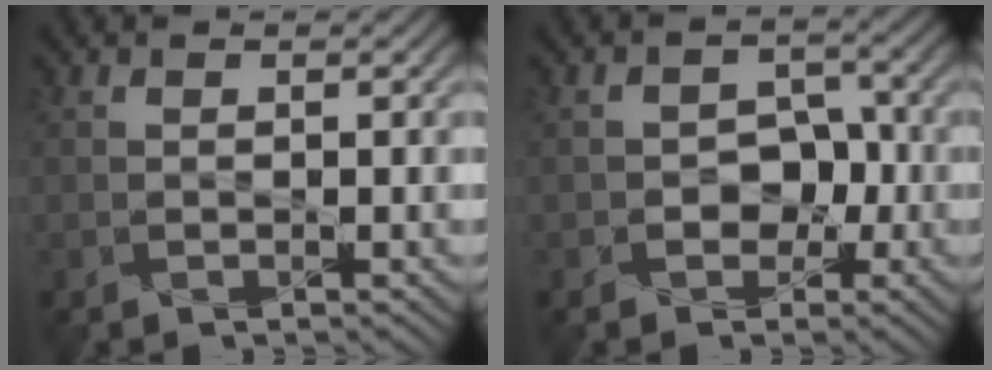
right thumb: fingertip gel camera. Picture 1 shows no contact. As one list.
[{"total": 3.1, "force": [-1.4, 2.6, 1.0], "torque": [-0.008, 0.000, -0.022]}]